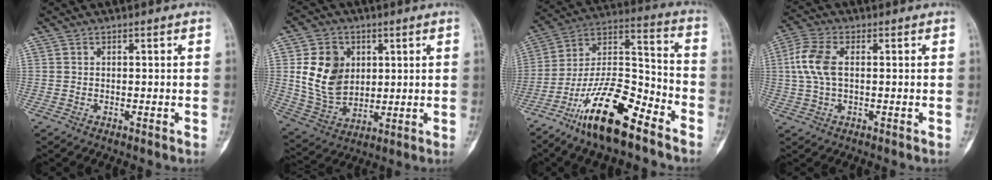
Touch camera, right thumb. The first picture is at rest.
{"total": 13.2, "force": [2.8, 10.2, 7.9], "torque": [-0.116, -0.013, 0.066]}
{"total": 18.5, "force": [-12.2, 5.8, 12.6], "torque": [-0.221, 0.084, -0.222]}
{"total": 7.8, "force": [0.9, 4.4, 6.4], "torque": [-0.158, 0.015, 0.015]}